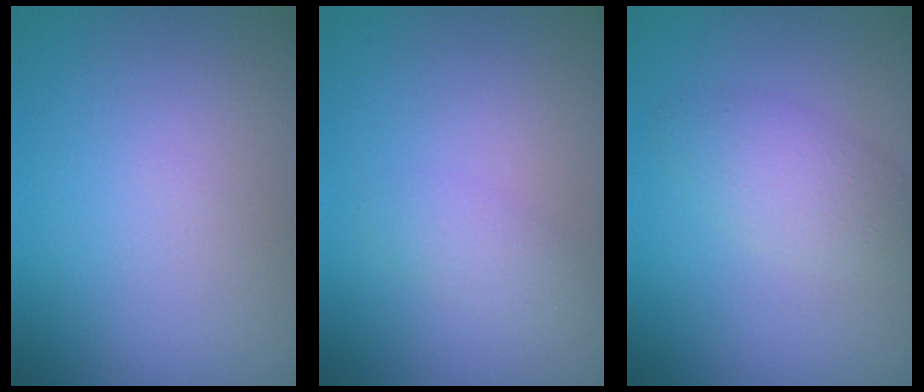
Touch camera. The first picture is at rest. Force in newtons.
{"total": 1.4, "press": 1.4, "slide": 0.0}
{"total": 2.9, "press": 2.9, "slide": 0.1}